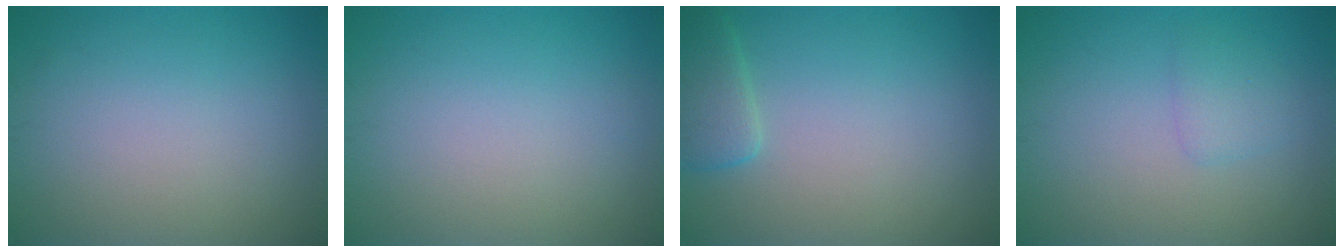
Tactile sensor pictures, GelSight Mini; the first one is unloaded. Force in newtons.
{"total": 0.0}
{"total": 2.4, "press": 2.4, "slide": 0.2}
{"total": 1.5, "press": 1.4, "slide": 0.1}